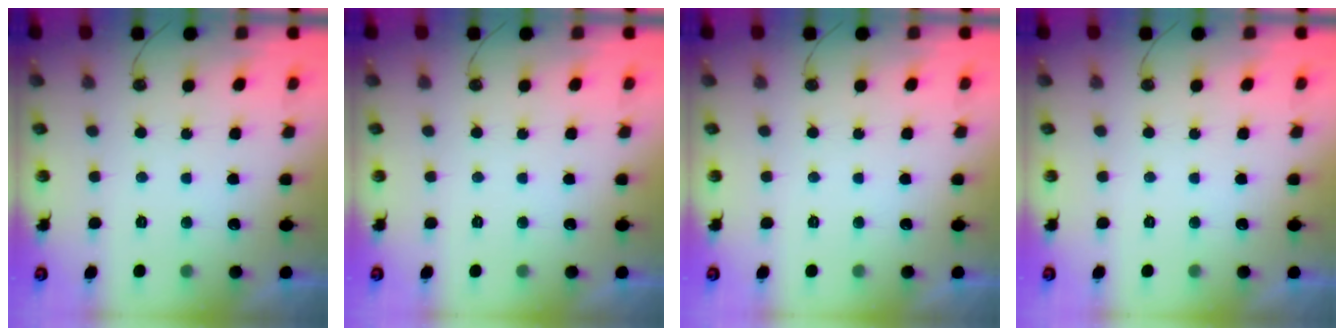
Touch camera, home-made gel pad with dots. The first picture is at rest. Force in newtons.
{"total": 0.0}
{"total": 0.0}
{"total": 0.0}